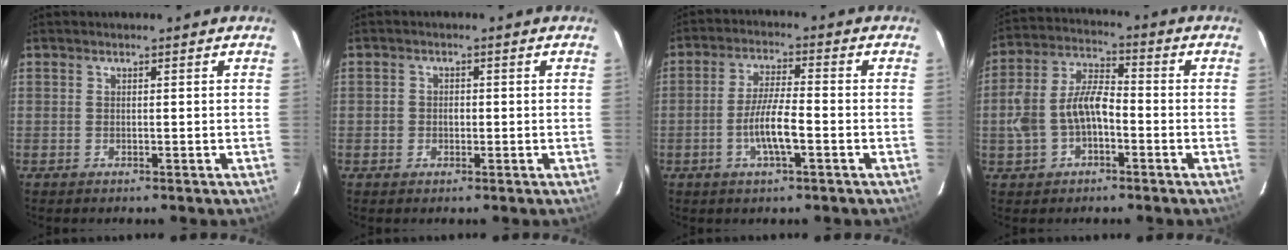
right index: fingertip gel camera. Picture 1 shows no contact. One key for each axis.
{"total": 2.0, "fx": -0.5, "fy": 1.8, "fz": 0.7, "tx": -0.013, "ty": 0.005, "tz": -0.008}
{"total": 7.3, "fx": -2.5, "fy": 1.2, "fz": 6.7, "tx": -0.133, "ty": -0.001, "tz": -0.047}
{"total": 10.5, "fx": -2.7, "fy": 6.1, "fz": 8.1, "tx": -0.176, "ty": 0.020, "tz": -0.046}